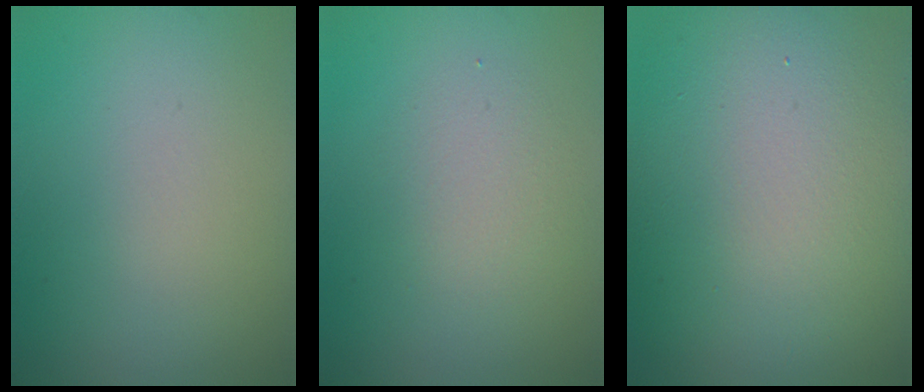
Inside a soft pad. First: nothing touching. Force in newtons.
{"total": 2.3, "press": 2.3, "slide": 0.1}
{"total": 17.9, "press": 17.9, "slide": 0.5}